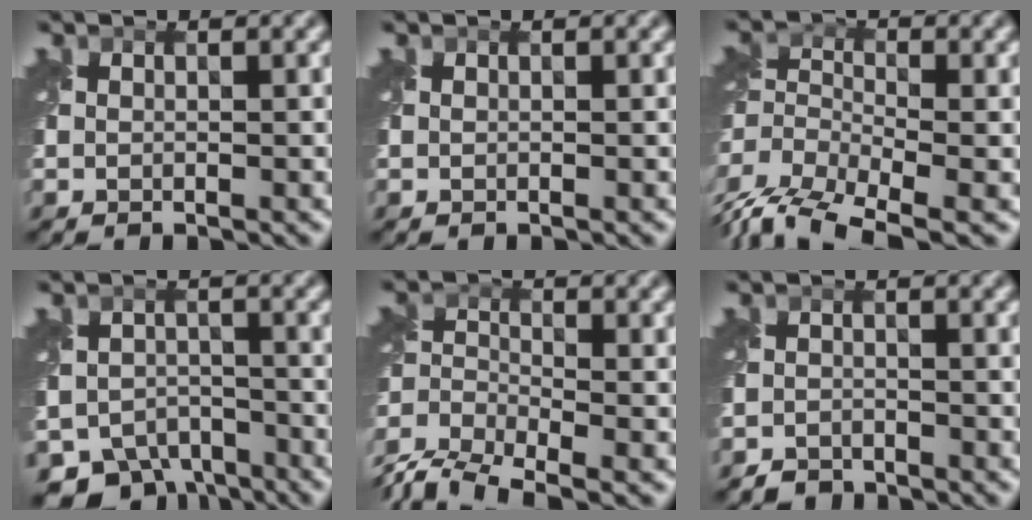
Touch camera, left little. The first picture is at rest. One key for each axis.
{"total": 0.0}
{"total": 6.6, "fx": -4.3, "fy": 2.9, "fz": 4.1, "tx": -0.078, "ty": -0.011, "tz": -0.096}
{"total": 7.5, "fx": -6.1, "fy": 3.9, "fz": 2.0, "tx": -0.021, "ty": -0.018, "tz": -0.096}
{"total": 8.0, "fx": -6.3, "fy": 3.0, "fz": 4.1, "tx": -0.079, "ty": -0.015, "tz": -0.126}
{"total": 1.8, "fx": -1.7, "fy": 0.6, "fz": -0.2, "tx": 0.007, "ty": -0.002, "tz": -0.036}